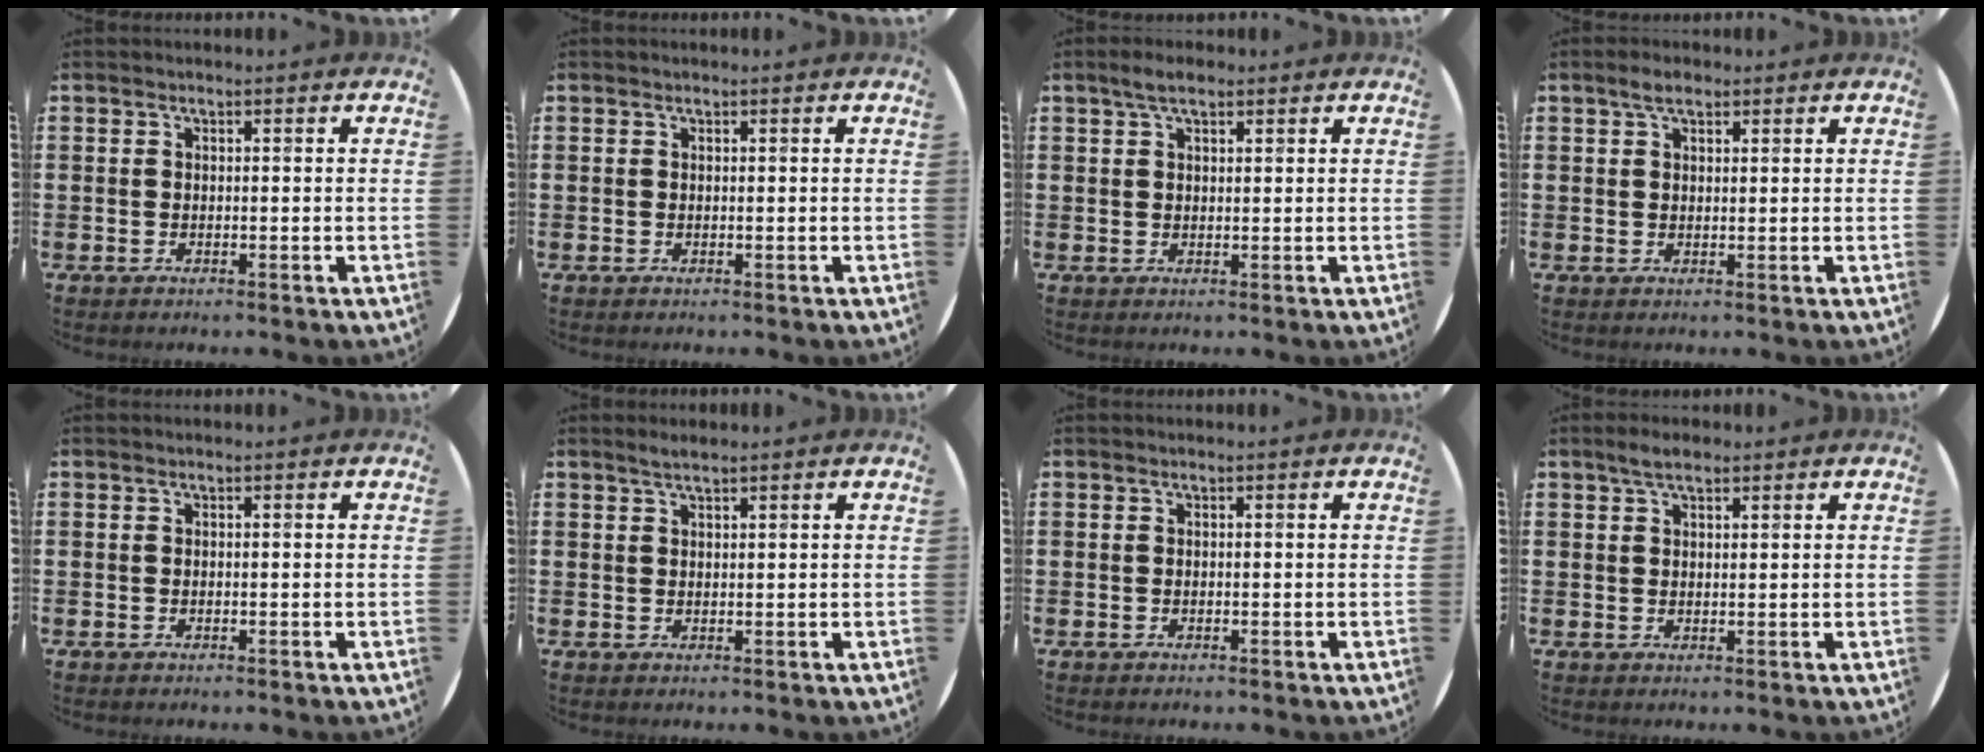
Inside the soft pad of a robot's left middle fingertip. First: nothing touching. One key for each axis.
{"total": 0.0}
{"total": 2.8, "fx": 2.0, "fy": 1.1, "fz": 1.7, "tx": -0.028, "ty": 0.005, "tz": 0.034}
{"total": 2.7, "fx": 1.9, "fy": 1.2, "fz": 1.4, "tx": -0.013, "ty": 0.001, "tz": 0.032}
{"total": 0.0}
{"total": 1.5, "fx": 1.3, "fy": 0.0, "fz": 0.6, "tx": -0.014, "ty": 0.002, "tz": 0.024}
{"total": 0.0}
{"total": 2.7, "fx": 2.1, "fy": 1.0, "fz": 1.4, "tx": -0.023, "ty": 0.004, "tz": 0.037}